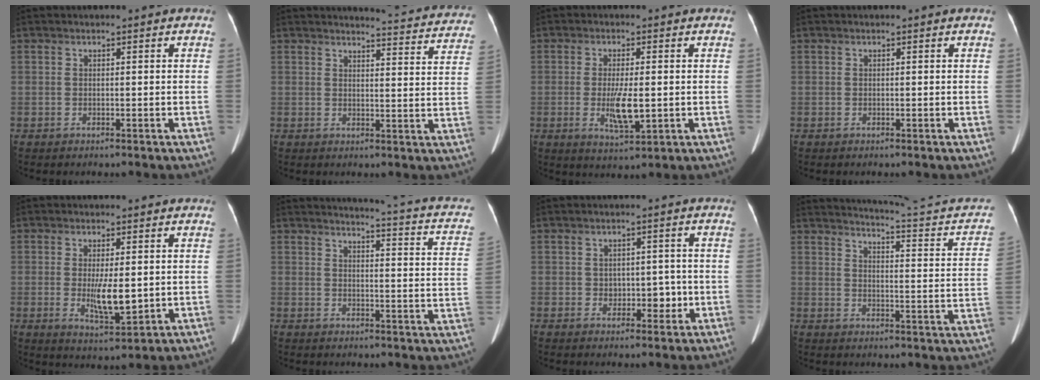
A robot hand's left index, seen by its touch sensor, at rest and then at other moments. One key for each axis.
{"total": 13.6, "fx": 13.4, "fy": 1.1, "fz": 2.0, "tx": -0.004, "ty": -0.065, "tz": 0.126}
{"total": 5.6, "fx": -0.9, "fy": 1.3, "fz": 5.4, "tx": -0.105, "ty": -0.015, "tz": -0.011}
{"total": 0.0}
{"total": 6.3, "fx": -0.4, "fy": 1.7, "fz": 6.1, "tx": -0.106, "ty": -0.016, "tz": 0.002}
{"total": 14.0, "fx": 11.1, "fy": 1.8, "fz": 8.4, "tx": -0.108, "ty": -0.043, "tz": 0.101}
{"total": 3.7, "fx": -0.8, "fy": 2.6, "fz": 2.5, "tx": -0.026, "ty": 0.007, "tz": -0.004}
{"total": 18.1, "fx": 16.9, "fy": 0.0, "fz": 6.5, "tx": -0.092, "ty": -0.069, "tz": 0.194}